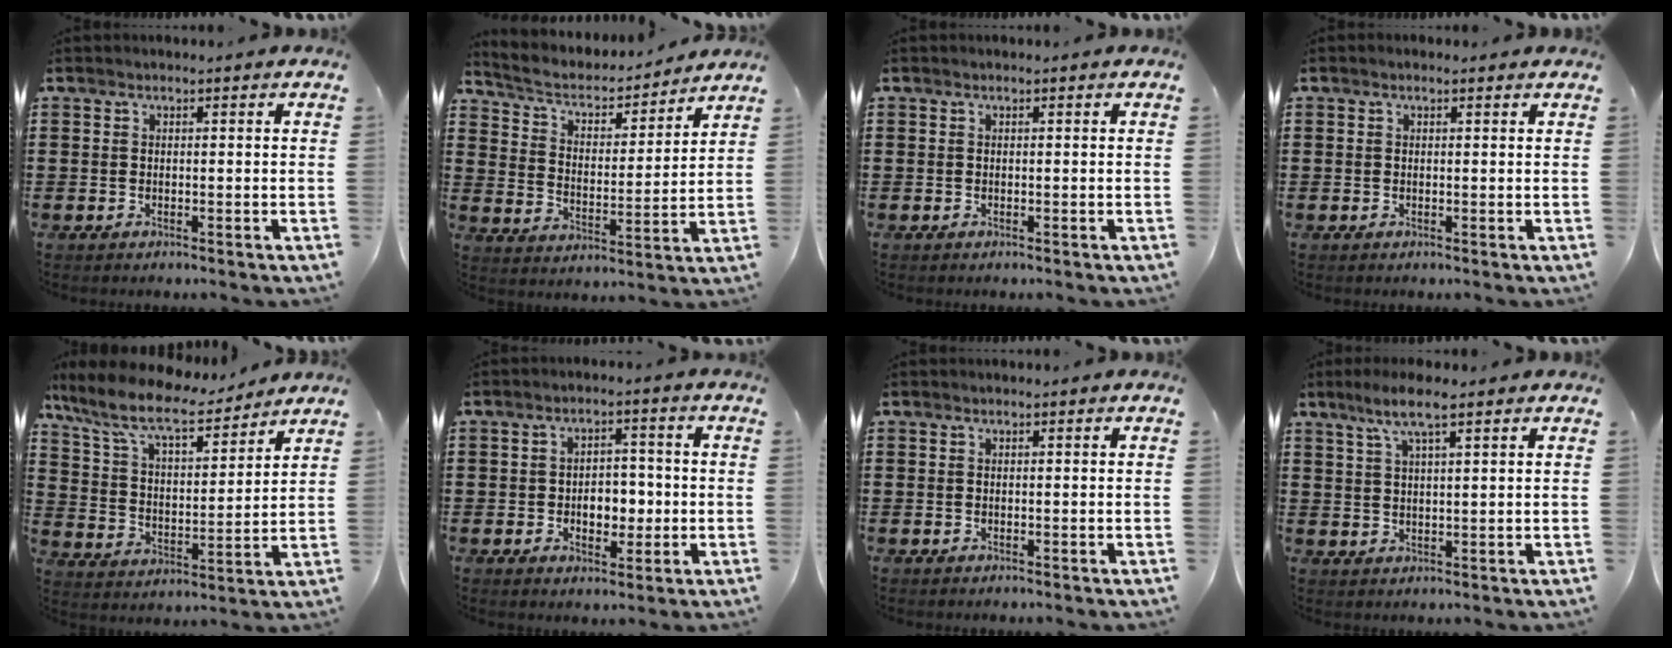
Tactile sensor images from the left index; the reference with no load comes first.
{"total": 4.0, "force": [3.3, 1.7, 1.7], "torque": [-0.051, -0.021, 0.046]}
{"total": 0.0}
{"total": 0.5, "force": [0.3, 0.2, 0.4], "torque": [-0.007, 0.002, 0.006]}
{"total": 9.8, "force": [8.3, 2.0, 4.9], "torque": [-0.127, -0.040, 0.143]}
{"total": 4.7, "force": [-1.0, 3.2, 3.3], "torque": [-0.052, 0.002, -0.026]}
{"total": 0.0}
{"total": 5.5, "force": [3.5, 0.7, 4.2], "torque": [-0.089, 0.004, 0.060]}